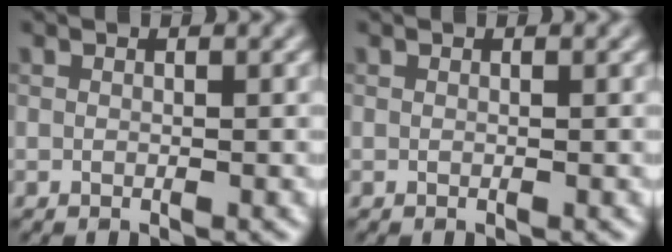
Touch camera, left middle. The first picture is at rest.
{"total": 0.0}